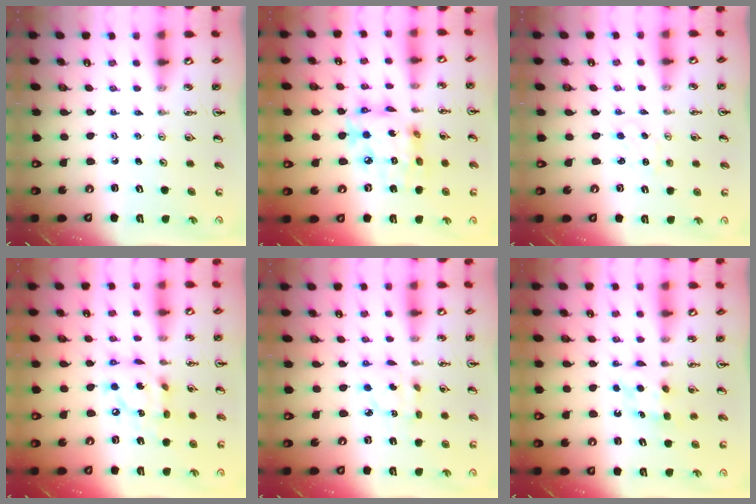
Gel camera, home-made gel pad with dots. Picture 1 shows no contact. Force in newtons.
{"total": 14.3, "press": 14.3, "slide": 1.5}
{"total": 0.0}
{"total": 14.1, "press": 14.0, "slide": 1.2}
{"total": 4.6, "press": 4.6, "slide": 0.1}
{"total": 5.5, "press": 5.5, "slide": 0.9}